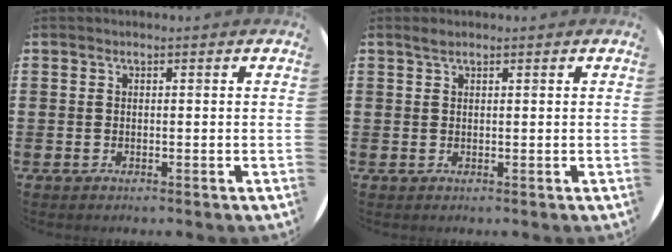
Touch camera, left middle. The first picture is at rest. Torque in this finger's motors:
{"motor_torque": [0.25, -0.20, -0.03, 0.00]}